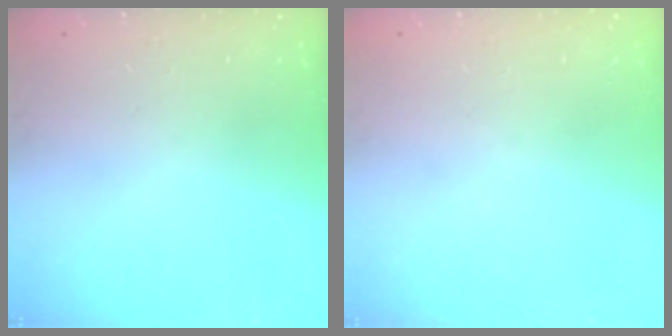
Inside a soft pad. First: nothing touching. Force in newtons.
{"total": 0.0}